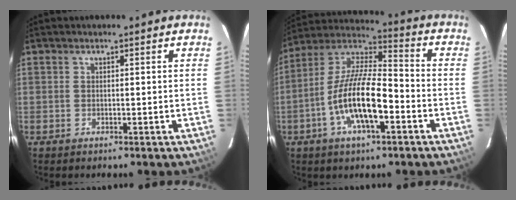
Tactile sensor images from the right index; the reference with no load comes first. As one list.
[{"total": 15.6, "force": [-5.5, 5.0, 13.7], "torque": [-0.270, -0.002, -0.106]}]